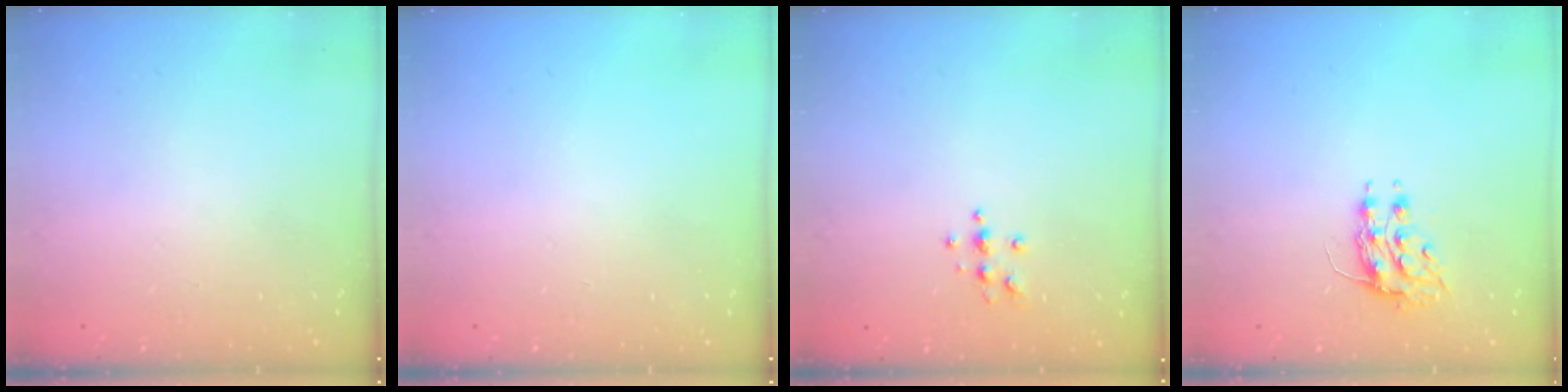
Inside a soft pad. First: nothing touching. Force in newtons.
{"total": 0.0}
{"total": 5.4, "press": 5.4, "slide": 0.7}
{"total": 8.1, "press": 8.1, "slide": 0.7}